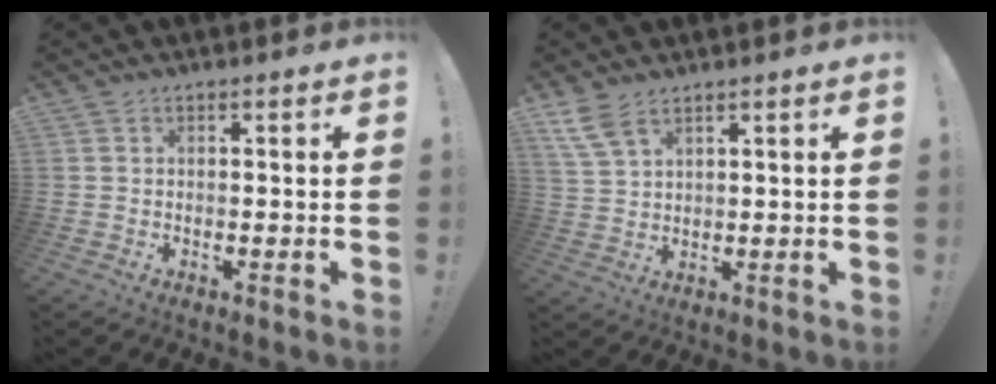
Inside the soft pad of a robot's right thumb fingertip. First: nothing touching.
{"total": 6.4, "force": [4.4, 2.7, 3.7], "torque": [-0.077, -0.015, 0.088]}